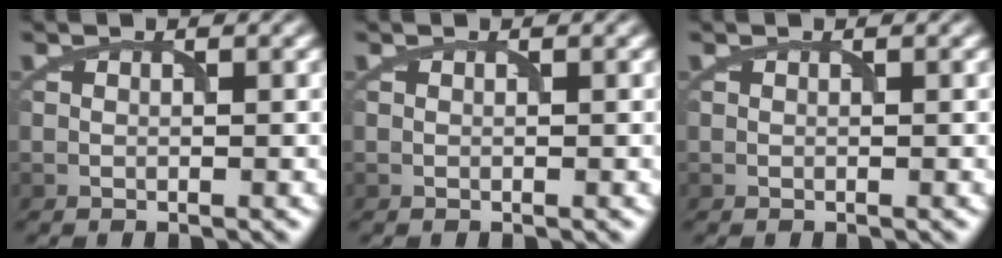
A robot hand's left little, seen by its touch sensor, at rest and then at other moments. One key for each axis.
{"total": 0.0}
{"total": 0.0}